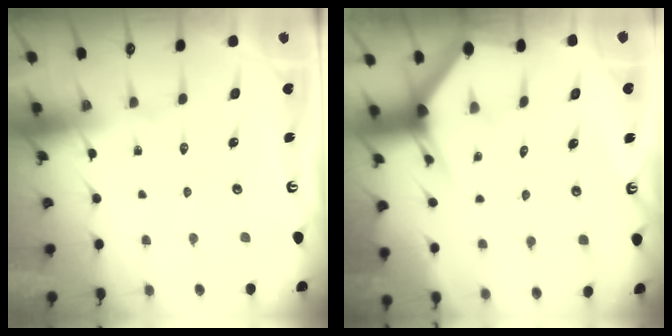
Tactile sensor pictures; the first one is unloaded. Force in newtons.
{"total": 2.9, "press": 2.9, "slide": 0.1}